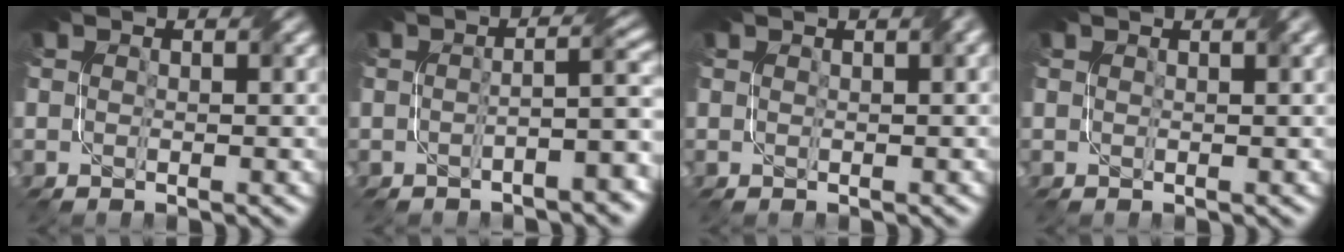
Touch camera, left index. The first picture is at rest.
{"total": 4.1, "force": [-1.6, 0.9, 3.7], "torque": [-0.047, 0.014, -0.034]}
{"total": 2.8, "force": [1.6, 1.1, 2.1], "torque": [-0.012, 0.007, 0.012]}
{"total": 2.7, "force": [1.7, 1.0, 1.8], "torque": [-0.012, 0.007, 0.004]}